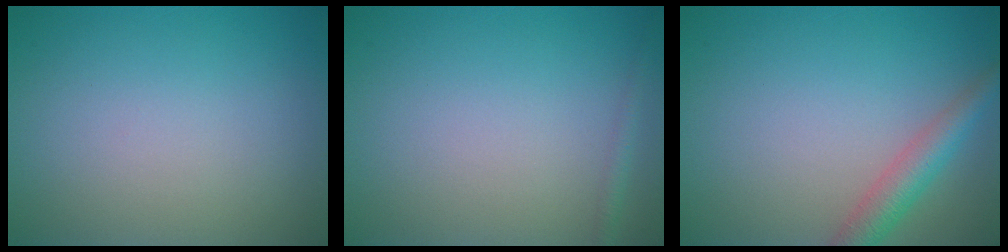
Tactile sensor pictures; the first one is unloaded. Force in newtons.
{"total": 0.9, "press": 0.9, "slide": 0.1}
{"total": 3.3, "press": 3.3, "slide": 0.1}